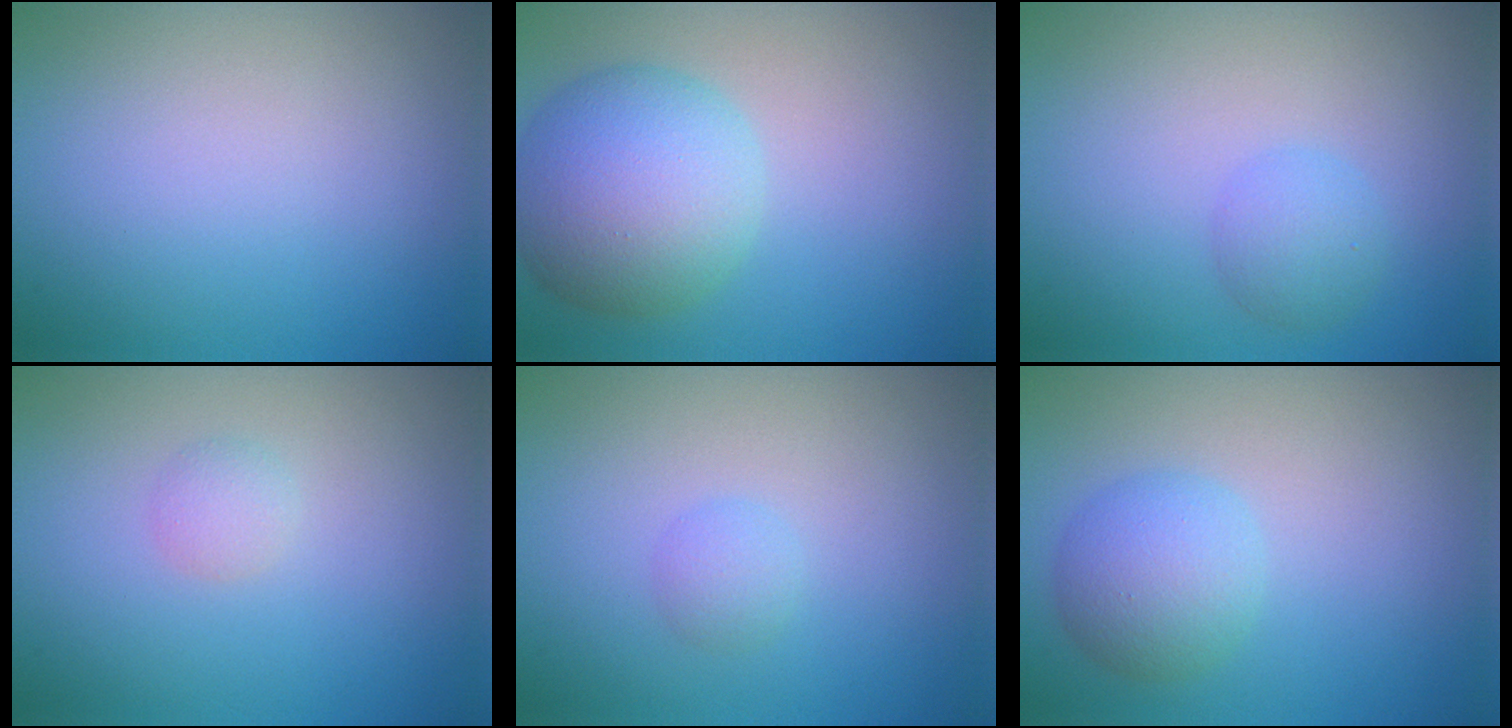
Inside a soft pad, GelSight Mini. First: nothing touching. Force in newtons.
{"total": 8.0, "press": 8.0, "slide": 0.4}
{"total": 2.1, "press": 2.1, "slide": 0.1}
{"total": 1.1, "press": 1.1, "slide": 0.1}
{"total": 1.2, "press": 1.2, "slide": 0.1}
{"total": 3.8, "press": 3.8, "slide": 0.1}